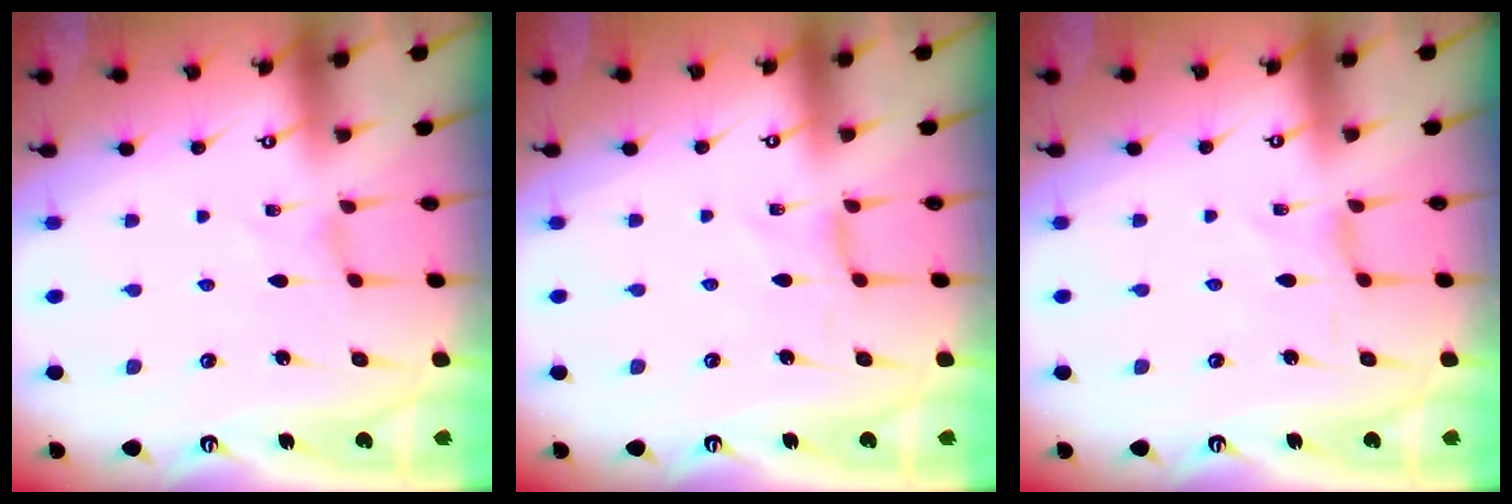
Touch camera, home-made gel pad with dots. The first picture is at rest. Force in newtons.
{"total": 0.0}
{"total": 0.0}